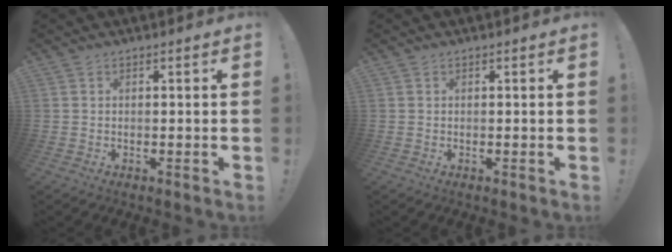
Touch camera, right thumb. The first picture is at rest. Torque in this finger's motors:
{"motor_torque": [-0.02, 0.02, 0.10, -0.12, 0.00]}